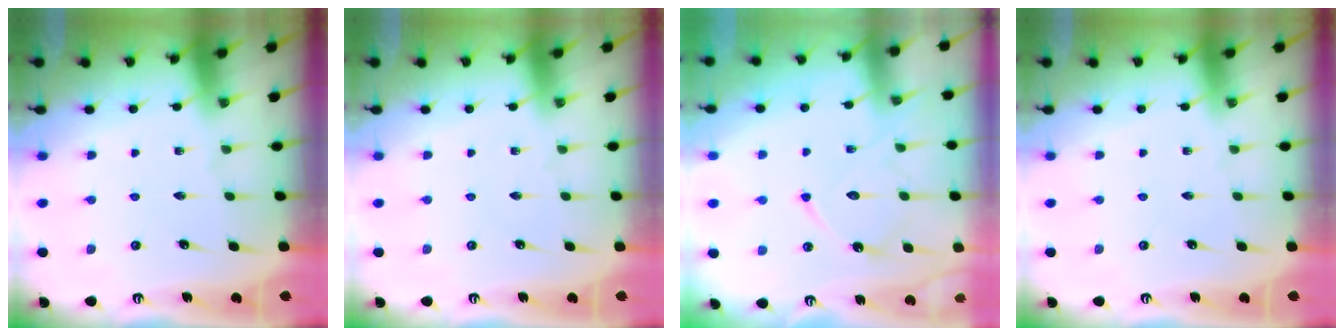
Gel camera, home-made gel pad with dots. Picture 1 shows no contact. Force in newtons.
{"total": 0.0}
{"total": 12.8, "press": 12.8, "slide": 1.2}
{"total": 0.0}